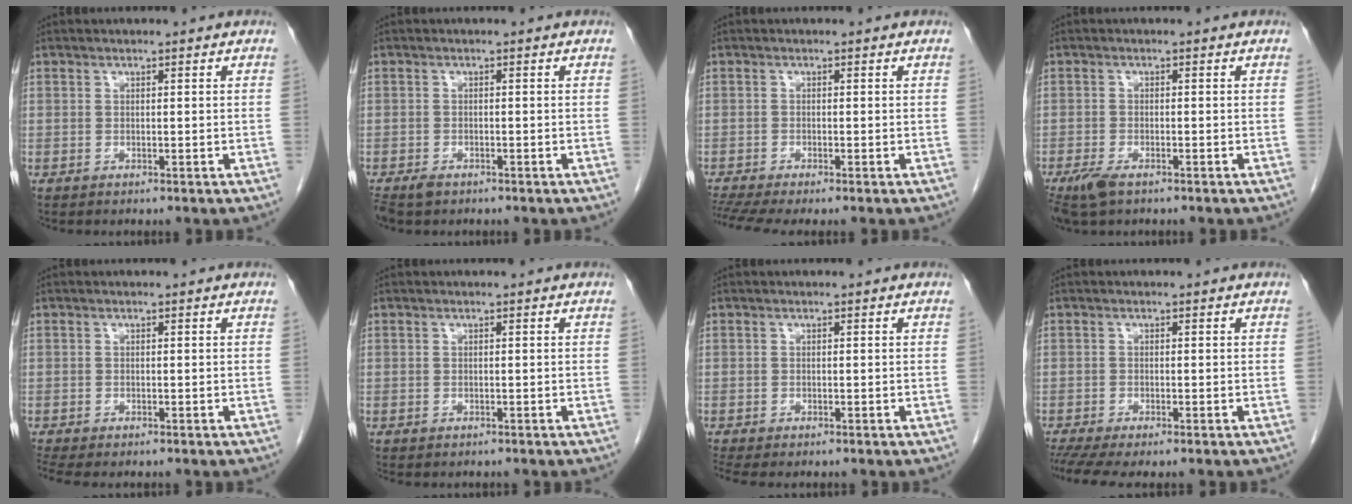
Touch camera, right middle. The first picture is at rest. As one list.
[{"total": 3.4, "force": [-2.5, 1.8, 1.5], "torque": [-0.031, -0.005, -0.040]}, {"total": 4.4, "force": [-3.6, -0.2, 2.5], "torque": [-0.049, -0.008, -0.065]}, {"total": 4.1, "force": [-2.7, 1.5, 2.7], "torque": [-0.059, -0.009, -0.046]}, {"total": 2.4, "force": [-2.0, 0.7, 1.1], "torque": [-0.020, -0.009, -0.031]}, {"total": 0.0}, {"total": 1.6, "force": [-1.4, 0.4, 0.7], "torque": [-0.012, -0.006, -0.020]}, {"total": 4.9, "force": [-3.9, 0.6, 2.9], "torque": [-0.047, -0.011, -0.067]}]